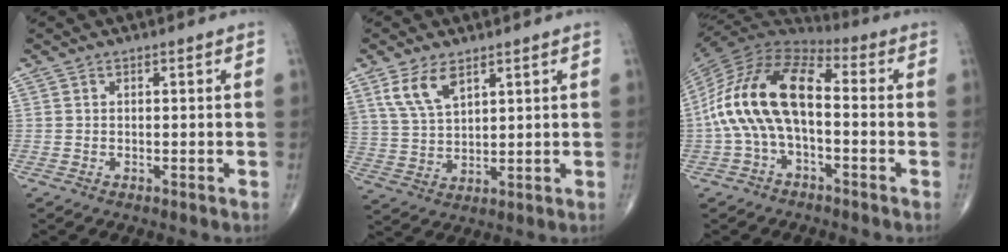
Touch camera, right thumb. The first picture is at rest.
{"total": 7.7, "force": [4.6, 3.8, 4.9], "torque": [-0.093, -0.015, 0.101]}
{"total": 17.5, "force": [-1.4, 8.9, 15.0], "torque": [-0.287, 0.041, -0.035]}